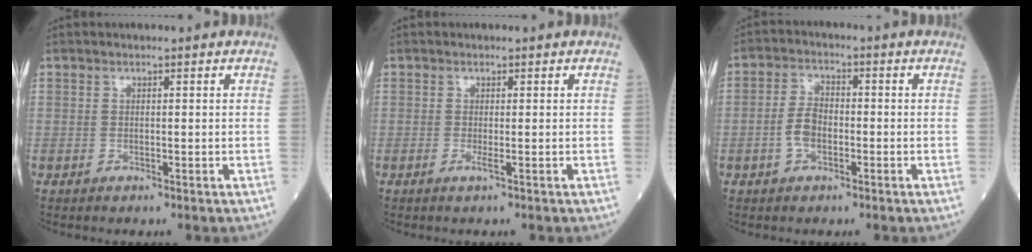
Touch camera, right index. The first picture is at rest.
{"total": 1.1, "force": [-0.5, 0.2, 0.9], "torque": [-0.022, -0.003, -0.008]}
{"total": 4.9, "force": [-1.5, 3.0, 3.6], "torque": [-0.087, 0.013, -0.030]}